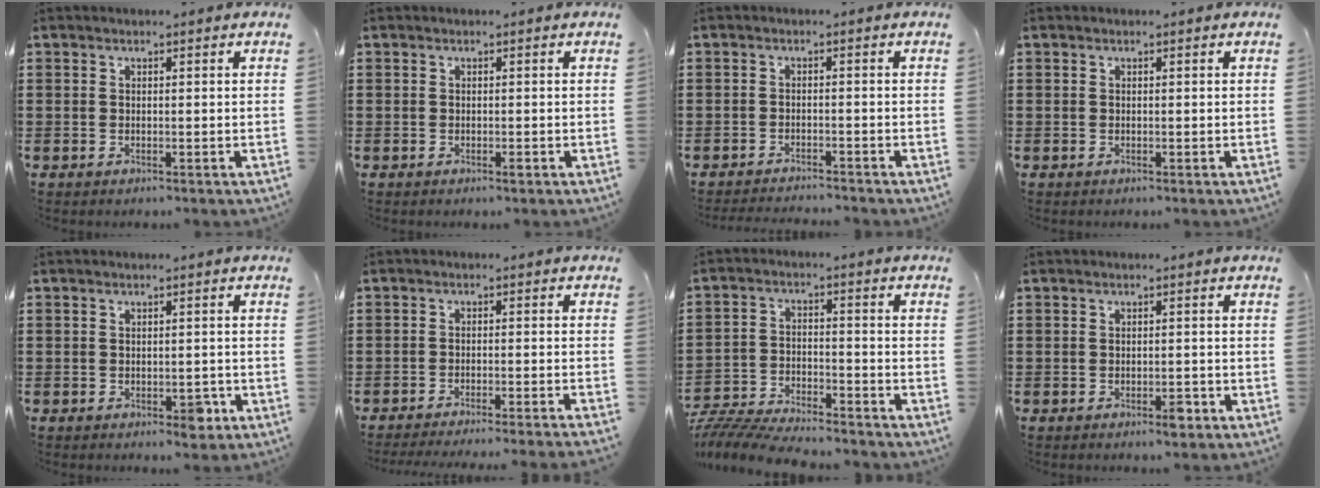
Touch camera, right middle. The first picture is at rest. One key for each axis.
{"total": 0.7, "fx": -0.3, "fy": 0.2, "fz": 0.5, "tx": -0.011, "ty": -0.004, "tz": -0.005}
{"total": 2.0, "fx": -2.0, "fy": -0.1, "fz": 0.1, "tx": -0.006, "ty": -0.001, "tz": -0.041}
{"total": 0.0}
{"total": 2.5, "fx": -1.5, "fy": 1.1, "fz": 1.7, "tx": -0.027, "ty": 0.003, "tz": -0.027}
{"total": 2.6, "fx": -2.4, "fy": -0.6, "fz": 0.7, "tx": -0.014, "ty": -0.002, "tz": -0.049}
{"total": 6.5, "fx": -6.4, "fy": 0.6, "fz": 1.1, "tx": -0.034, "ty": 0.003, "tz": -0.128}
{"total": 1.9, "fx": -1.2, "fy": 0.6, "fz": 1.3, "tx": -0.024, "ty": -0.001, "tz": -0.022}